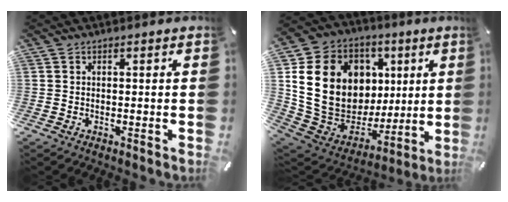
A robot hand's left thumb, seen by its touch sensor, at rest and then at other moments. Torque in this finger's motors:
{"motor_torque": [2.50, 2.51, 1.65, -1.12, 0.70]}